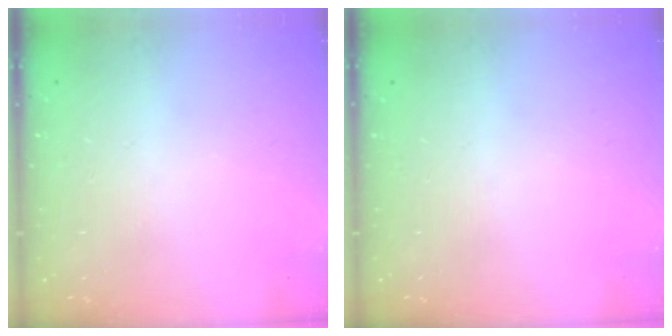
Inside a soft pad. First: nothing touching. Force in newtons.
{"total": 0.0}